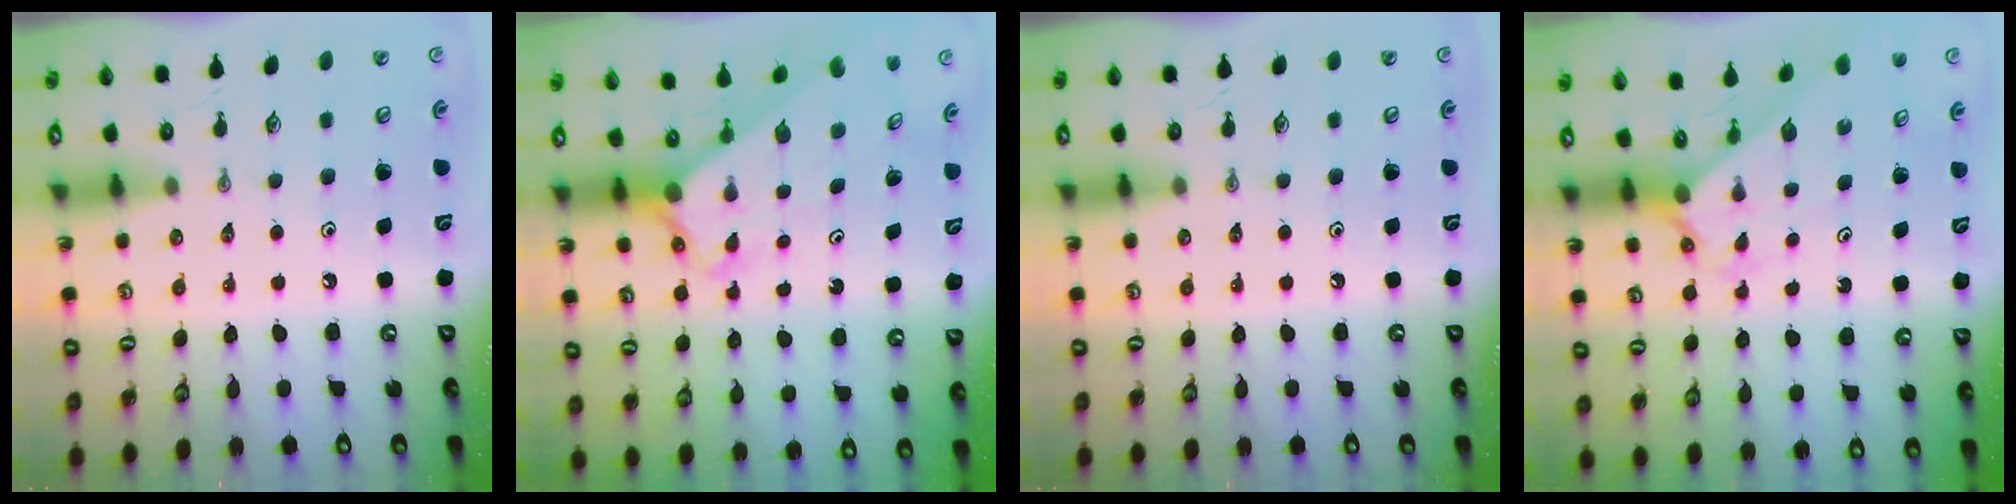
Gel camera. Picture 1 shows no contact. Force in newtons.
{"total": 2.7, "press": 2.7, "slide": 0.2}
{"total": 0.0}
{"total": 2.0, "press": 2.0, "slide": 0.2}